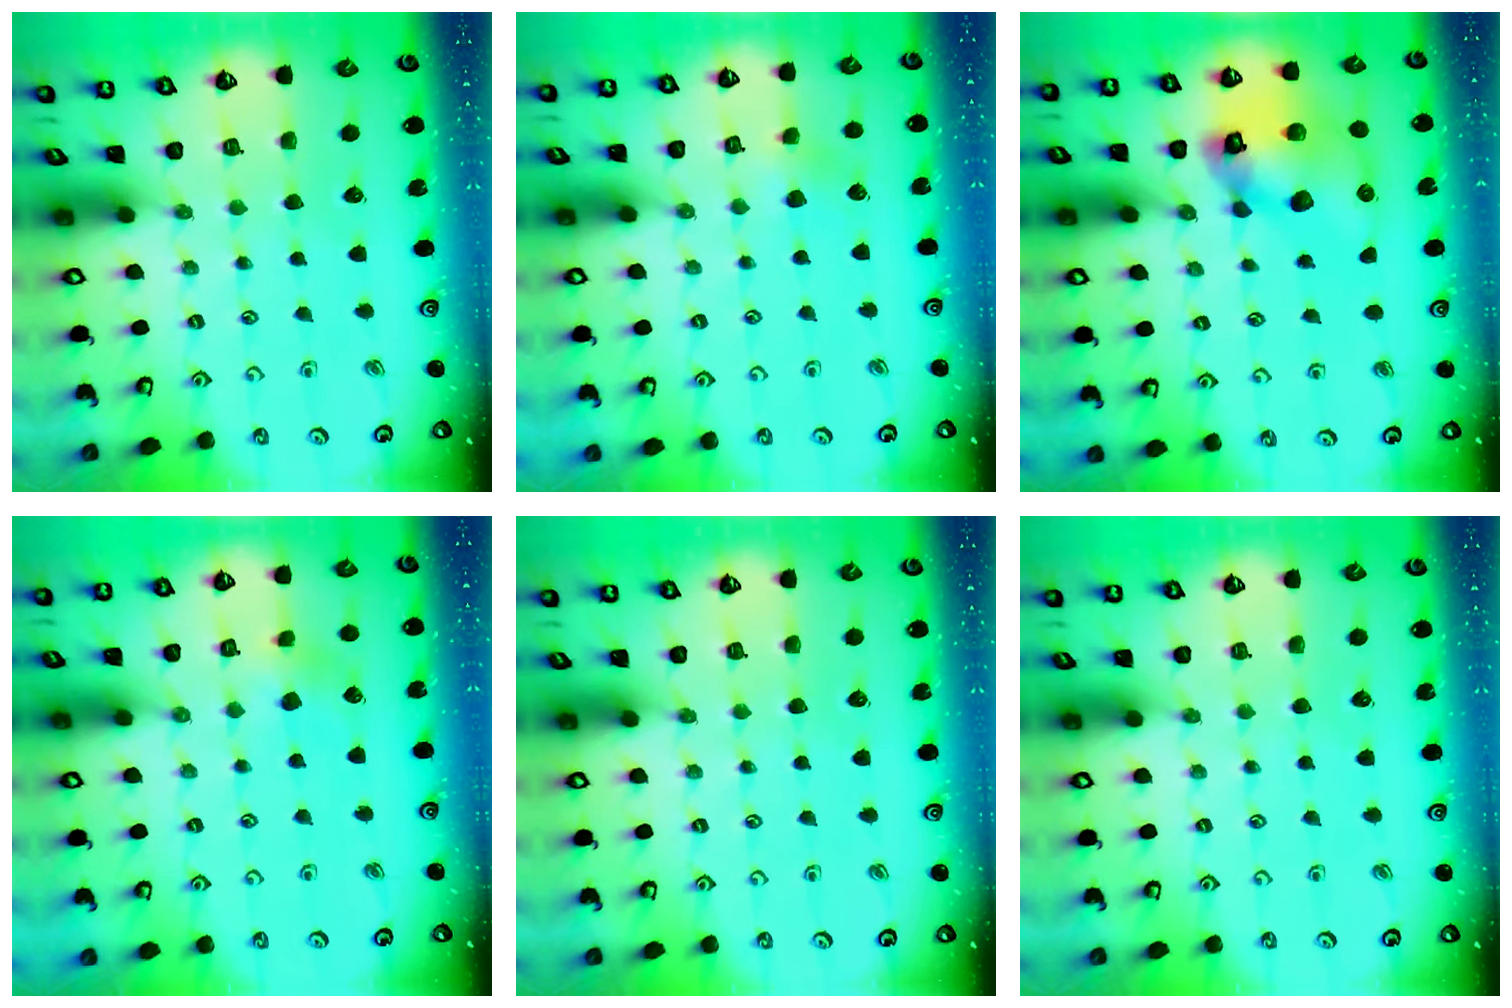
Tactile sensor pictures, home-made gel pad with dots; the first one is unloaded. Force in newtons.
{"total": 4.0, "press": 3.9, "slide": 0.8}
{"total": 14.5, "press": 14.3, "slide": 2.3}
{"total": 4.9, "press": 4.9, "slide": 0.4}
{"total": 0.0}
{"total": 0.0}